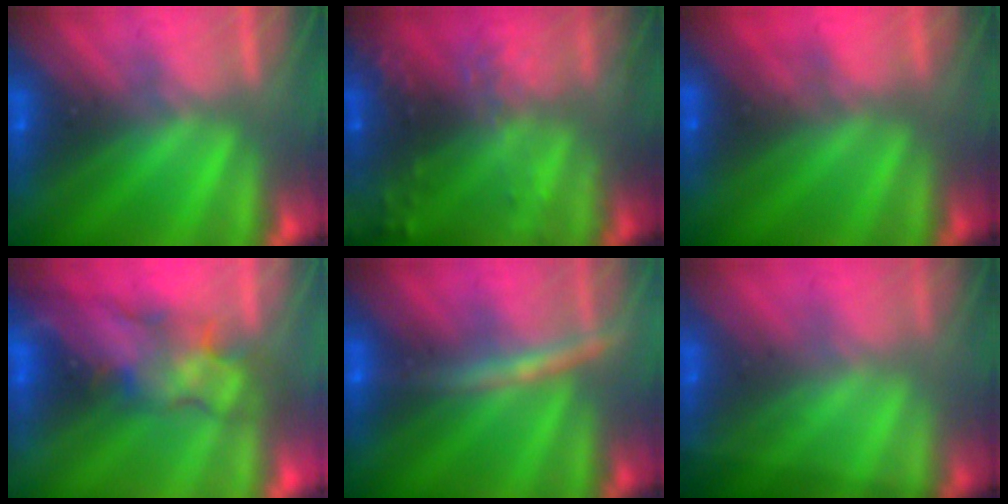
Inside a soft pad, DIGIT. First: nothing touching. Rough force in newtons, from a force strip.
{"total": 8.2}
{"total": 2.1}
{"total": 3.8}
{"total": 2.8}
{"total": 1.4}